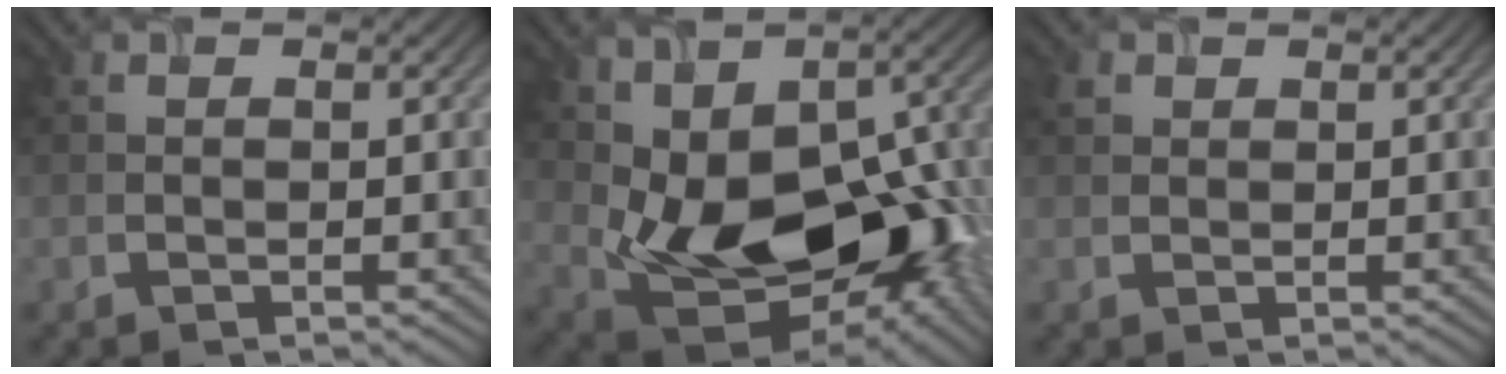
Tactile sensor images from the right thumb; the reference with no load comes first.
{"total": 15.9, "force": [-0.5, 9.7, 12.6], "torque": [-0.191, -0.038, 0.005]}
{"total": 1.0, "force": [0.6, 0.8, 0.2], "torque": [-0.004, -0.002, 0.012]}